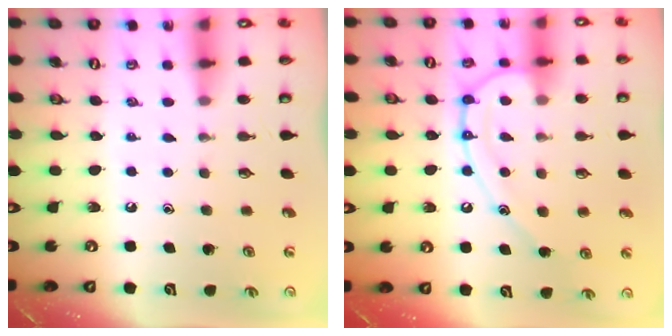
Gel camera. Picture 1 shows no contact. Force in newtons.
{"total": 12.9, "press": 12.9, "slide": 1.3}